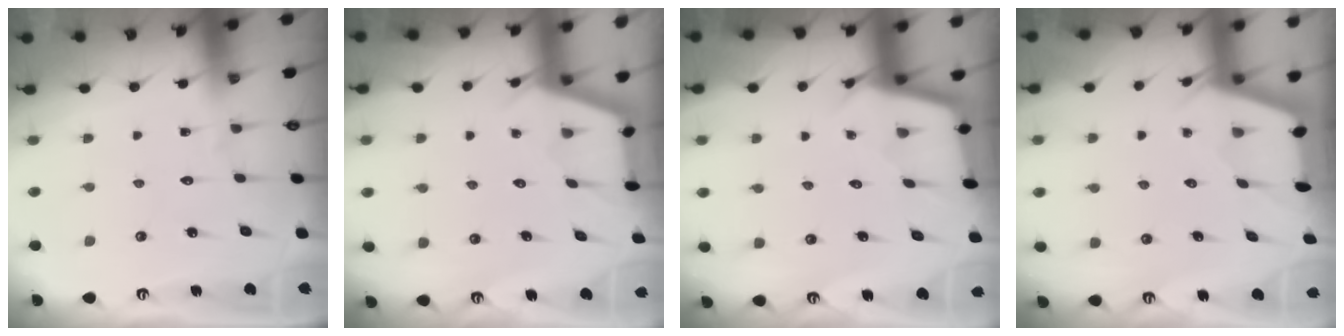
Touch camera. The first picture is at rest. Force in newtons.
{"total": 2.9, "press": 2.9, "slide": 0.3}
{"total": 2.6, "press": 2.6, "slide": 0.2}
{"total": 3.1, "press": 3.1, "slide": 0.0}